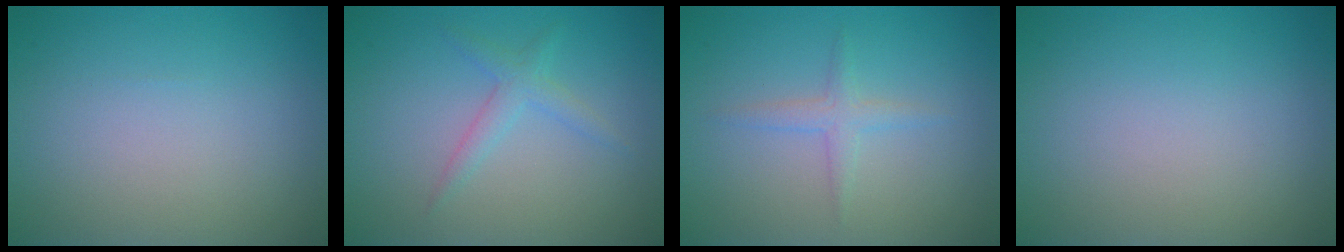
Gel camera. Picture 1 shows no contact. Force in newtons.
{"total": 1.7, "press": 1.7, "slide": 0.1}
{"total": 1.5, "press": 1.5, "slide": 0.0}
{"total": 0.0}